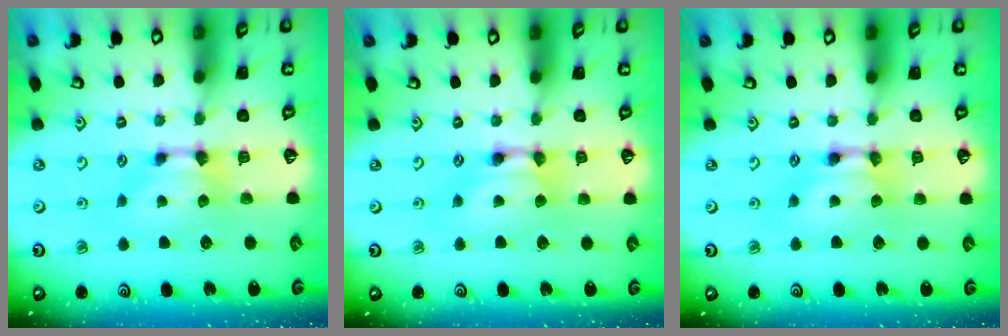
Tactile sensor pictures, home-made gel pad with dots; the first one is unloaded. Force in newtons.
{"total": 1.9, "press": 1.9, "slide": 0.1}
{"total": 1.9, "press": 1.9, "slide": 0.1}